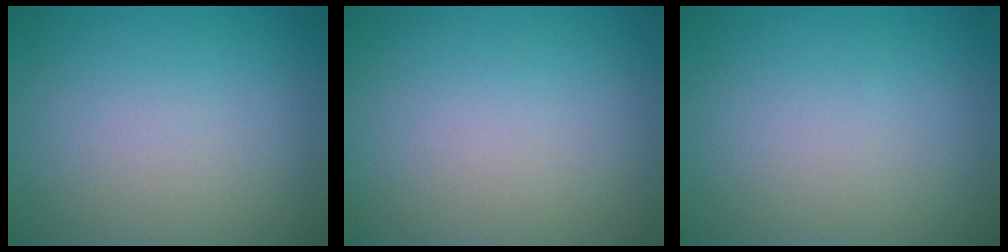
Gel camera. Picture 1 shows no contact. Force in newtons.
{"total": 0.0}
{"total": 0.0}